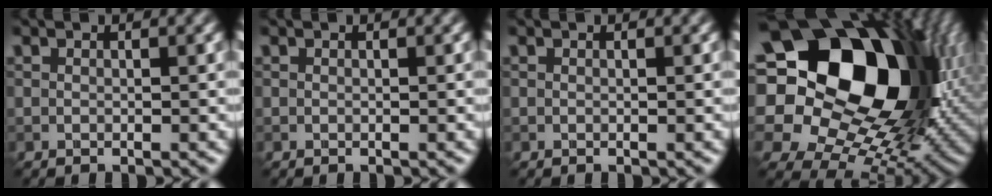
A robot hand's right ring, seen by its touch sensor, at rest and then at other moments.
{"total": 0.0}
{"total": 0.0}
{"total": 23.1, "force": [6.3, 17.2, 14.2], "torque": [-0.276, 0.006, 0.120]}